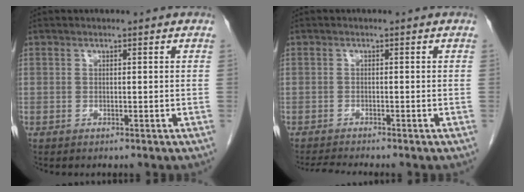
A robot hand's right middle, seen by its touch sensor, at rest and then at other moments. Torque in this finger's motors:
{"motor_torque": [0.01, -0.01, 0.00, 0.00]}